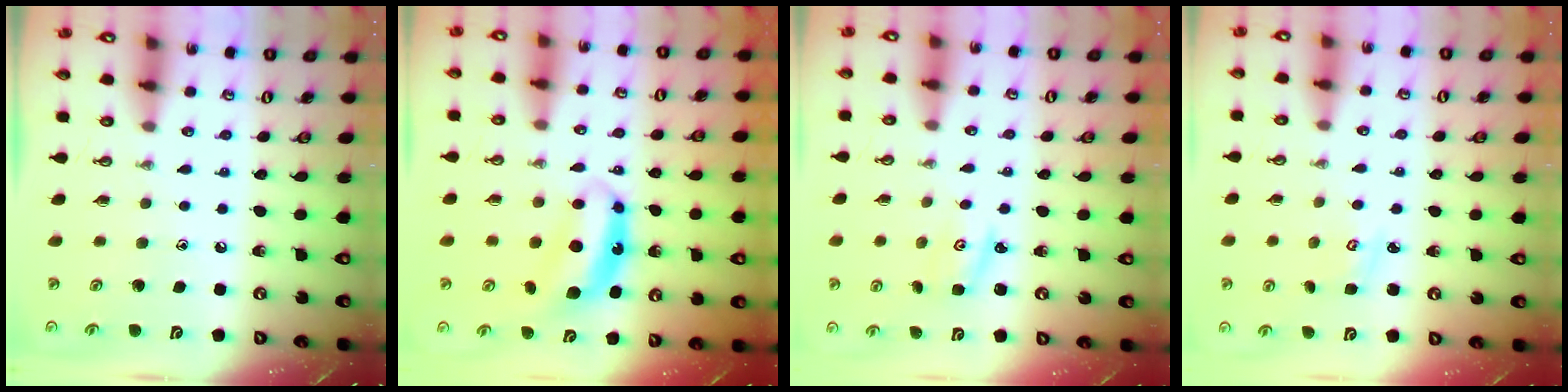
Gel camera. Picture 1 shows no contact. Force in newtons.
{"total": 7.8, "press": 7.8, "slide": 0.4}
{"total": 2.0, "press": 2.0, "slide": 0.2}
{"total": 3.0, "press": 3.0, "slide": 0.3}